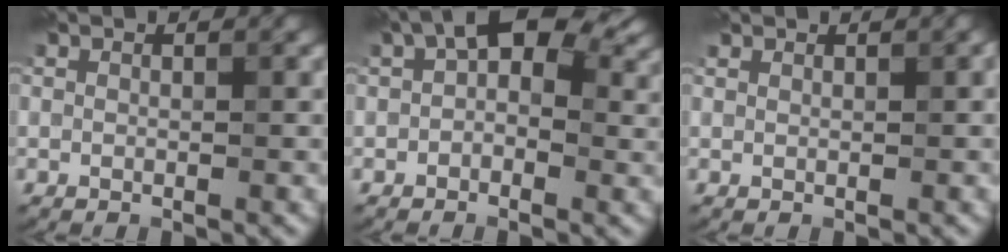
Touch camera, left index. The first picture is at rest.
{"total": 6.2, "force": [1.5, 3.8, 4.7], "torque": [-0.055, 0.015, 0.007]}
{"total": 0.8, "force": [0.8, 0.1, 0.1], "torque": [-0.003, 0.005, 0.017]}